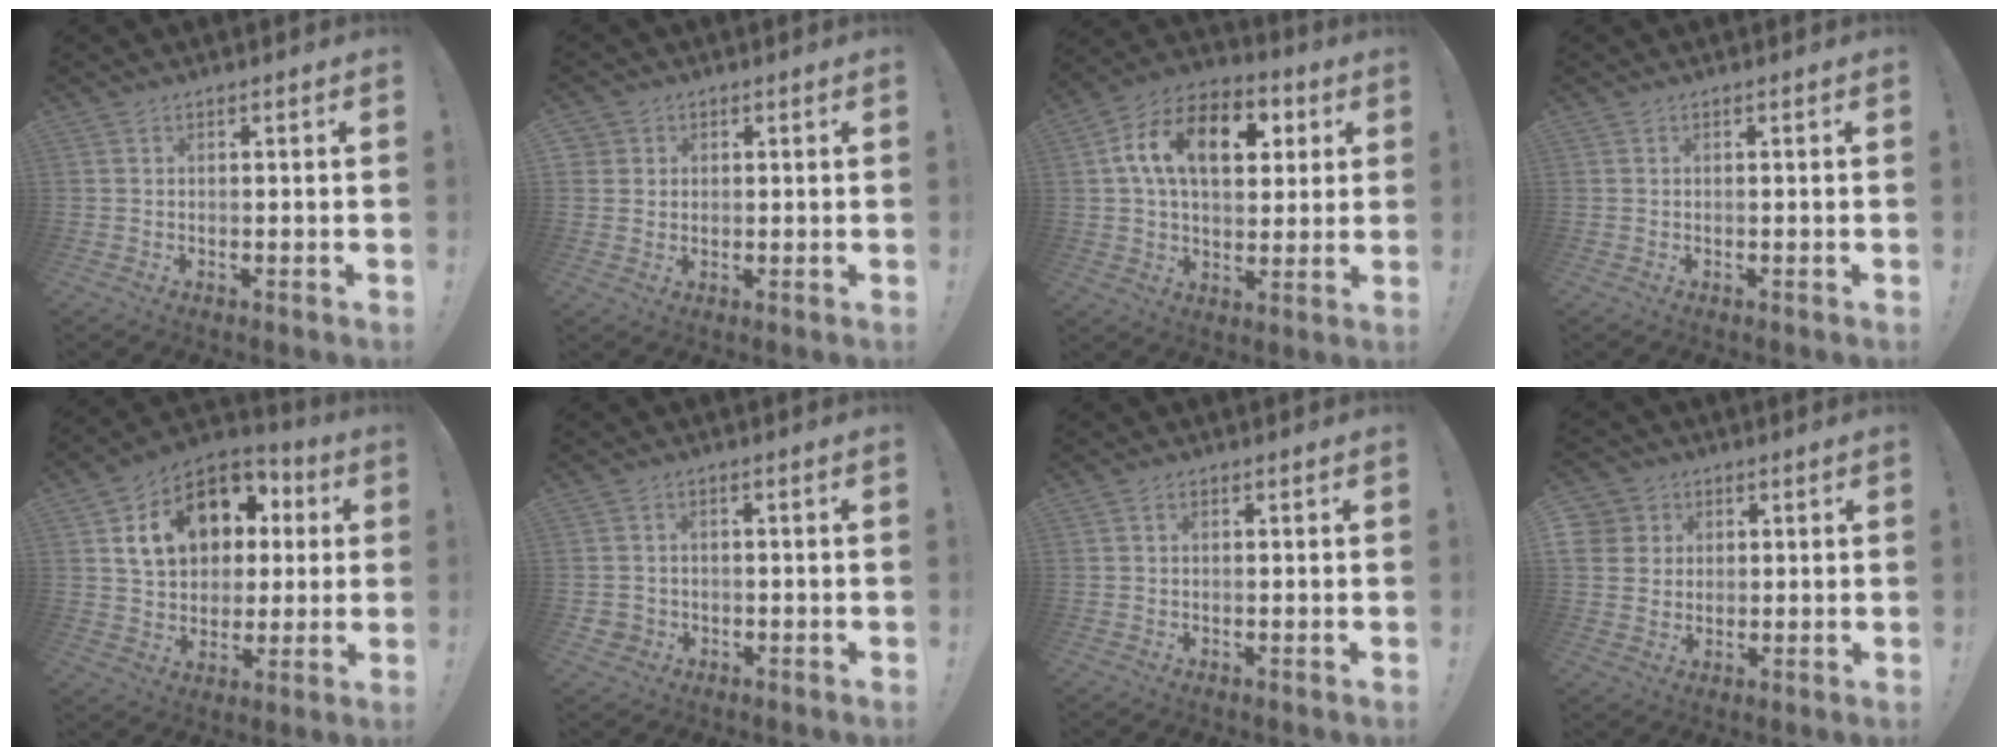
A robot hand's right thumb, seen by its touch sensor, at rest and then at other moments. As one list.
[{"total": 3.2, "force": [1.3, 2.9, 0.5], "torque": [-0.001, -0.005, 0.023]}, {"total": 17.4, "force": [5.1, 11.0, 12.5], "torque": [-0.192, 0.000, 0.089]}, {"total": 0.0}, {"total": 18.4, "force": [5.9, 13.7, 10.8], "torque": [-0.157, -0.013, 0.126]}, {"total": 2.9, "force": [-0.2, 2.8, 0.7], "torque": [-0.015, 0.001, -0.004]}, {"total": 0.7, "force": [0.3, 0.5, 0.3], "torque": [-0.009, 0.003, 0.005]}, {"total": 7.5, "force": [2.5, 6.8, 1.8], "torque": [-0.029, -0.011, 0.051]}]